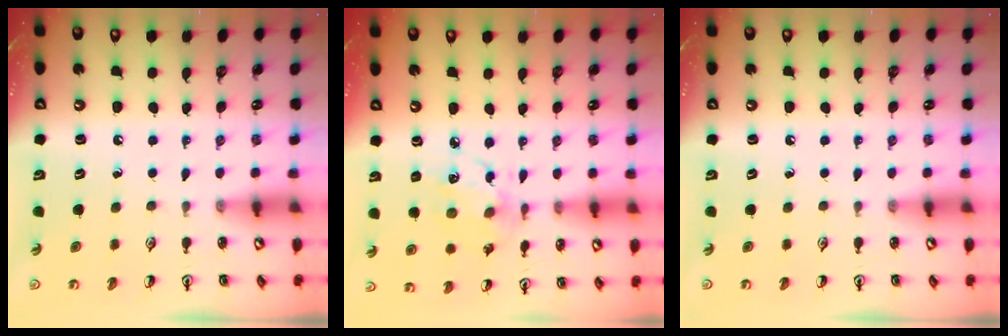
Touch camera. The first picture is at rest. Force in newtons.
{"total": 8.8, "press": 8.8, "slide": 0.6}
{"total": 0.0}